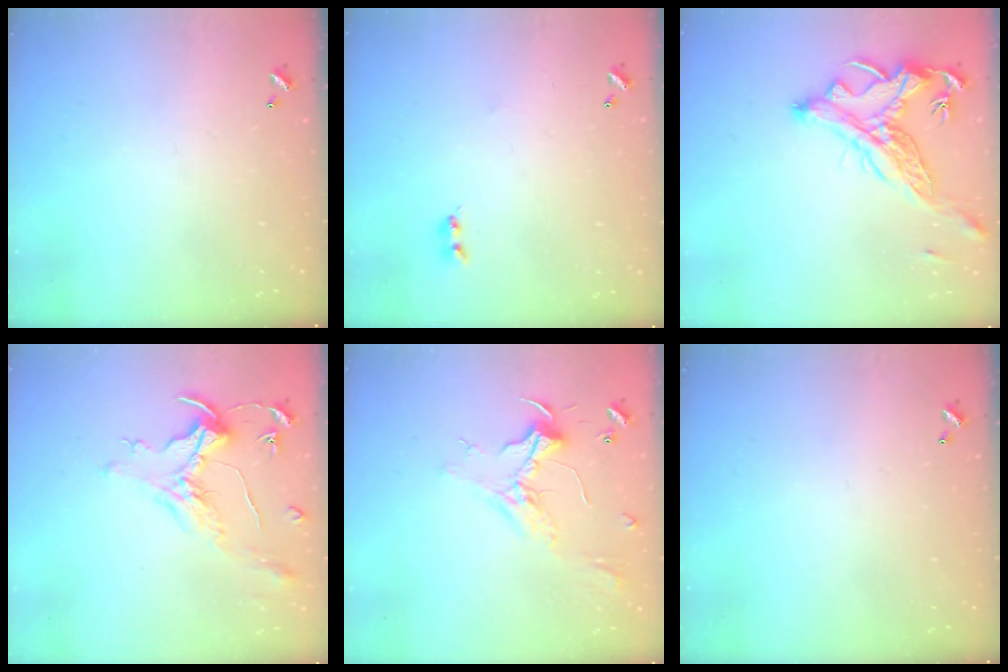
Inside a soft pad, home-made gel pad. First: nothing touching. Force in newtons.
{"total": 2.2, "press": 2.1, "slide": 0.6}
{"total": 4.1, "press": 3.9, "slide": 1.2}
{"total": 1.5, "press": 1.3, "slide": 0.7}
{"total": 2.4, "press": 2.3, "slide": 0.7}
{"total": 0.0}